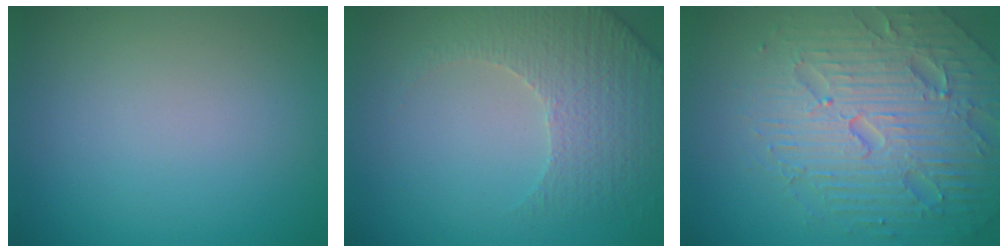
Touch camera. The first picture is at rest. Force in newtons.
{"total": 4.7, "press": 3.6, "slide": 3.0}
{"total": 7.4, "press": 7.3, "slide": 1.5}